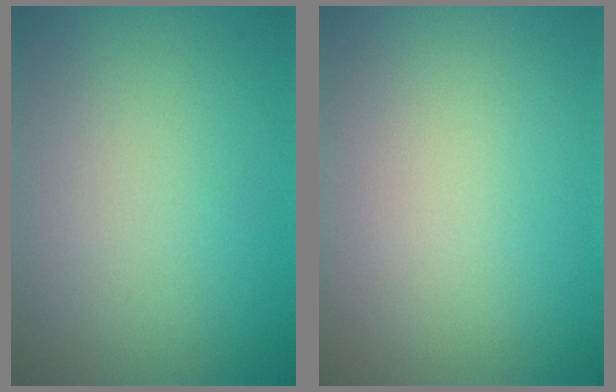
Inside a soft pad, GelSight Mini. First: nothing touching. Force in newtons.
{"total": 0.0}